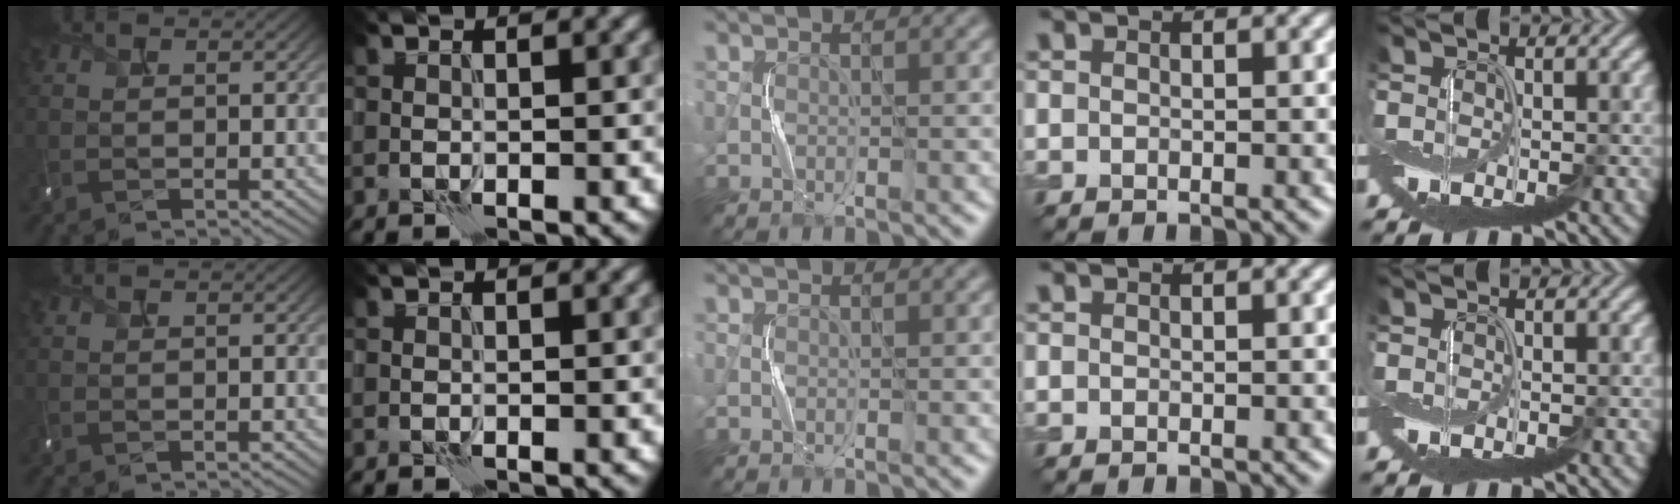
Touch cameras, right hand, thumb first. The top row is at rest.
{}